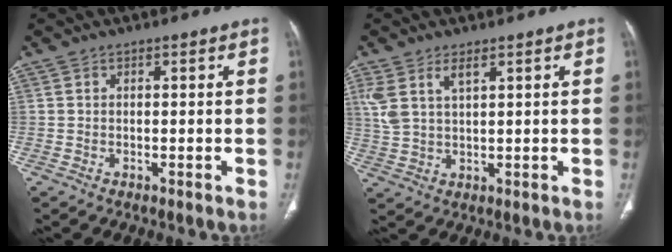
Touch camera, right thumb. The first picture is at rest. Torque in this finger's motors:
{"motor_torque": [0.12, 0.10, 0.72, 0.33, 0.22]}